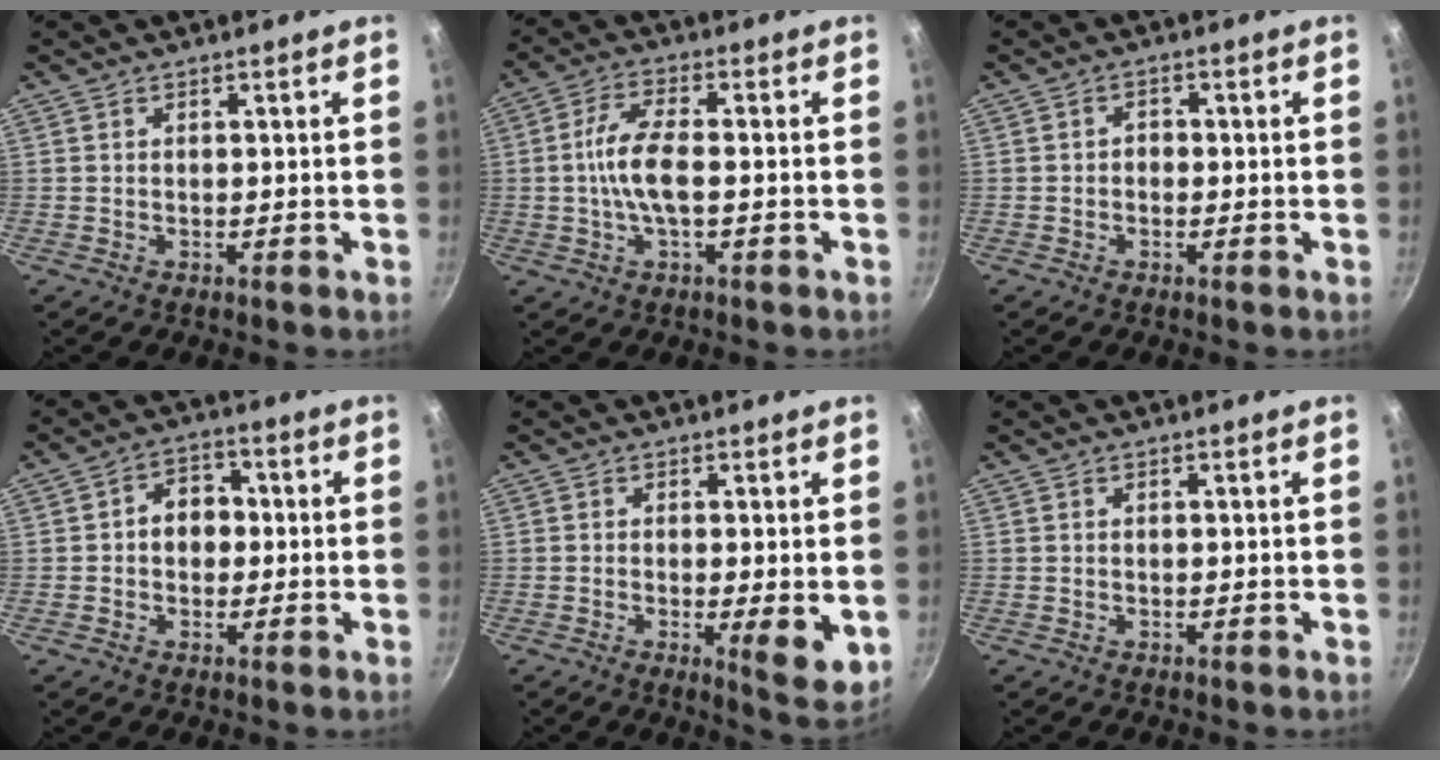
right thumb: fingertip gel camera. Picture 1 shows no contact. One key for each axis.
{"total": 7.8, "fx": -0.7, "fy": 2.9, "fz": 7.2, "tx": -0.148, "ty": 0.017, "tz": -0.022}
{"total": 1.6, "fx": -0.4, "fy": 1.3, "fz": 0.8, "tx": -0.007, "ty": 0.006, "tz": -0.009}
{"total": 6.3, "fx": 0.0, "fy": 5.0, "fz": 3.8, "tx": -0.015, "ty": 0.016, "tz": -0.007}
{"total": 6.9, "fx": -0.9, "fy": 1.7, "fz": 6.7, "tx": -0.092, "ty": -0.019, "tz": -0.008}
{"total": 0.0}